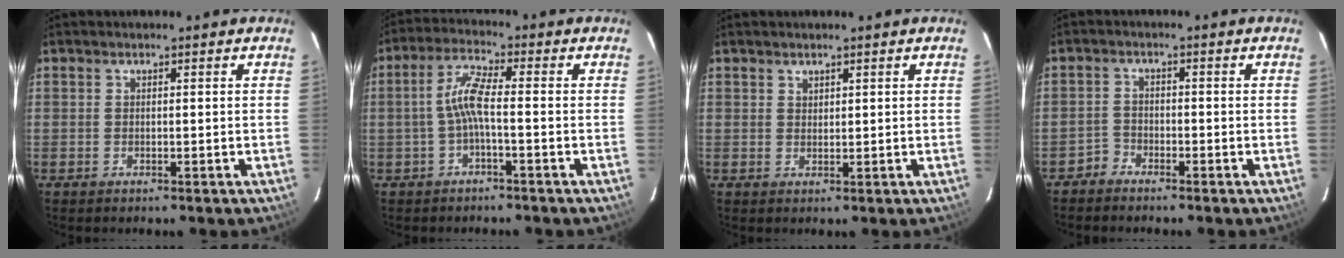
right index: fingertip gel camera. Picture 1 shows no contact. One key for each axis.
{"total": 5.1, "fx": -1.3, "fy": 0.5, "fz": 4.9, "tx": -0.111, "ty": 0.012, "tz": -0.026}
{"total": 1.2, "fx": 1.0, "fy": 0.6, "fz": 0.1, "tx": 0.000, "ty": 0.003, "tz": 0.018}
{"total": 2.0, "fx": -1.8, "fy": 0.8, "fz": -0.3, "tx": 0.008, "ty": 0.008, "tz": -0.038}